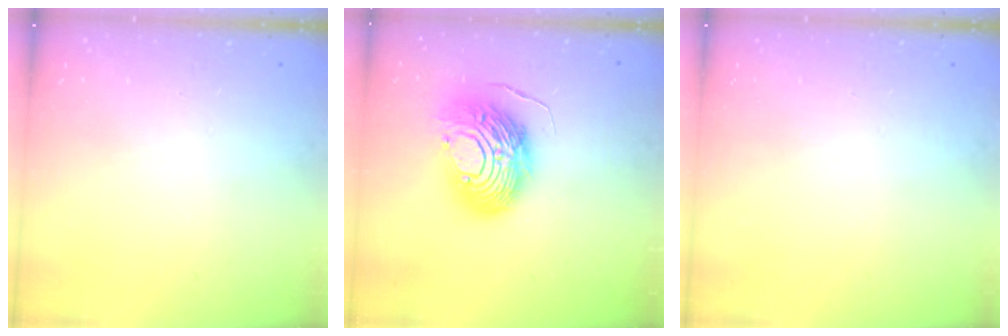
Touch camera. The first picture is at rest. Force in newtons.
{"total": 15.4, "press": 15.3, "slide": 1.5}
{"total": 0.0}